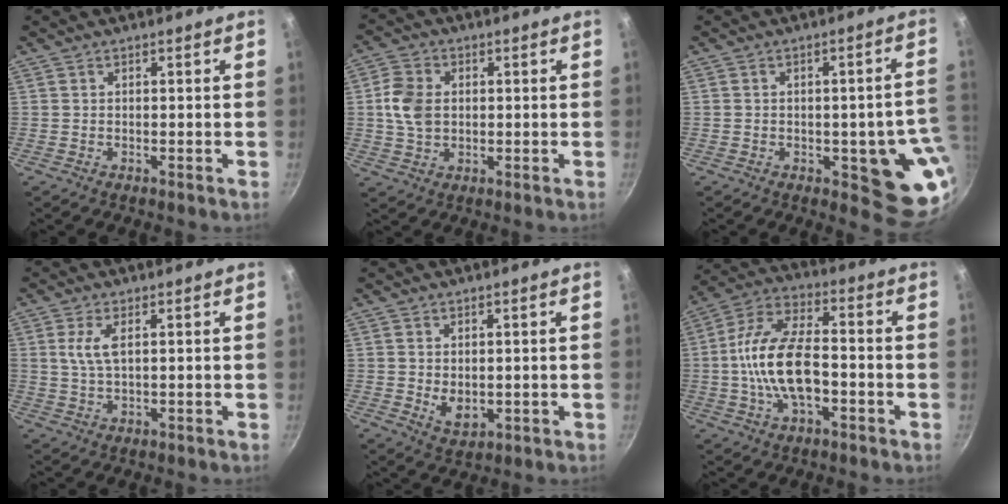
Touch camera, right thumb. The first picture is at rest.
{"total": 7.1, "force": [0.5, 5.2, 4.7], "torque": [-0.081, 0.005, 0.006]}
{"total": 12.9, "force": [-2.1, 5.4, 11.5], "torque": [-0.073, -0.003, -0.024]}
{"total": 4.0, "force": [1.1, 1.5, 3.6], "torque": [-0.081, 0.001, 0.025]}
{"total": 4.5, "force": [0.2, 3.1, 3.3], "torque": [-0.050, -0.014, 0.012]}
{"total": 15.5, "force": [-2.7, 7.9, 13.1], "torque": [-0.231, 0.039, -0.062]}